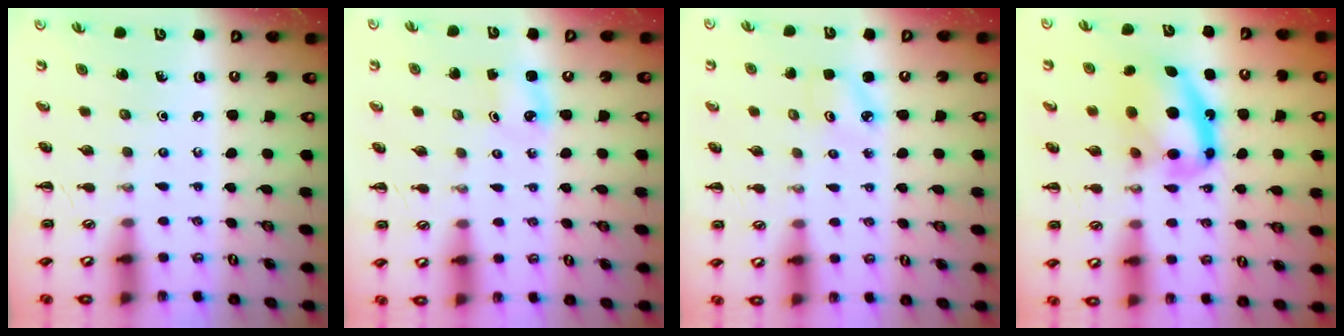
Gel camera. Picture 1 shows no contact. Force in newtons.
{"total": 1.5, "press": 1.5, "slide": 0.3}
{"total": 2.5, "press": 2.4, "slide": 0.6}
{"total": 12.5, "press": 12.1, "slide": 3.1}